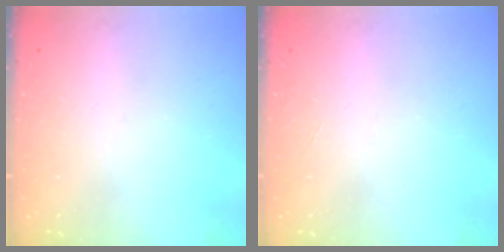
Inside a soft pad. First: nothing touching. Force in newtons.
{"total": 0.0}